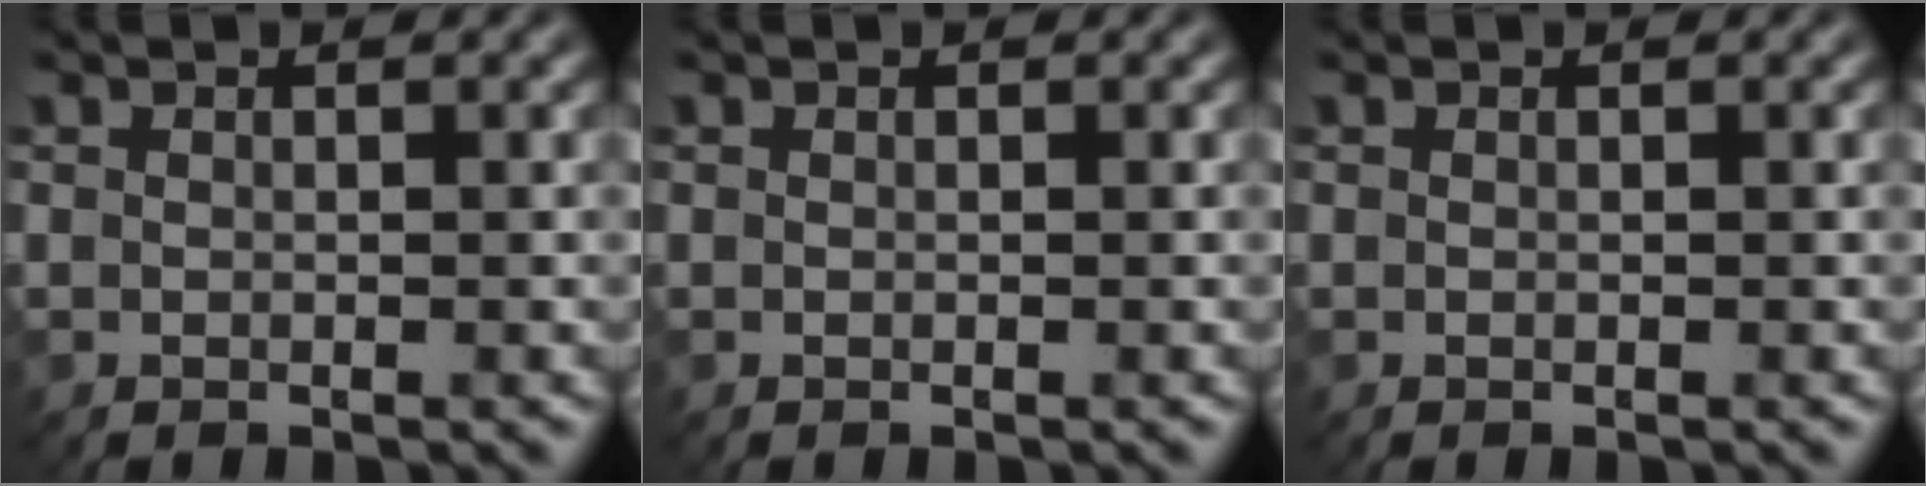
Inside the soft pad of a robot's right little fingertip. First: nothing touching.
{"total": 0.0}
{"total": 0.0}